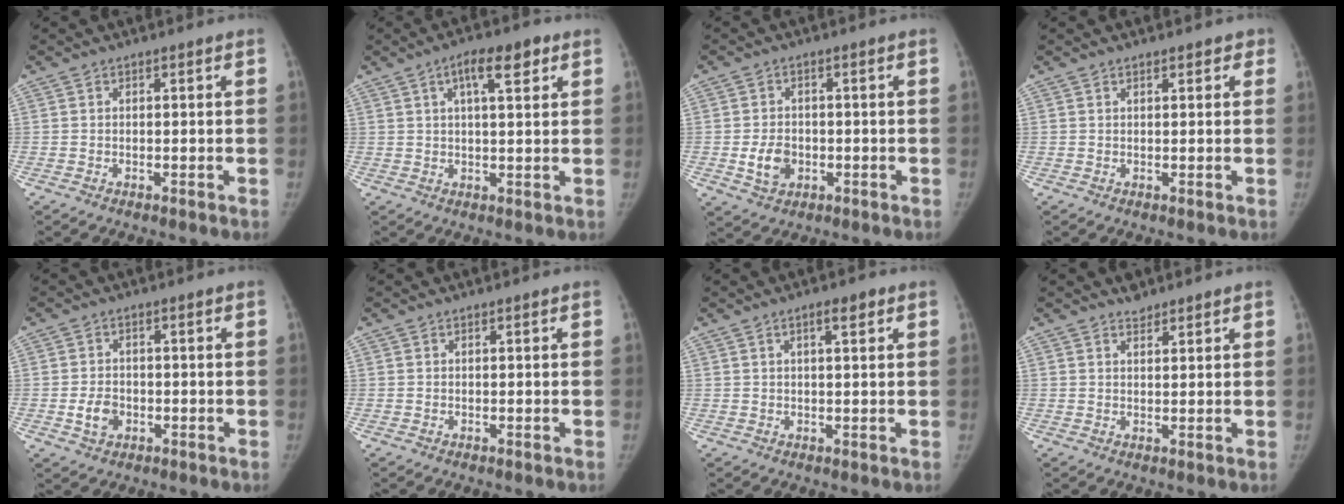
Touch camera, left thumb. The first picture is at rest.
{"total": 7.5, "force": [3.5, 2.6, 6.1], "torque": [-0.086, -0.002, 0.054]}
{"total": 5.1, "force": [-1.0, 4.0, 3.1], "torque": [-0.041, 0.004, -0.012]}
{"total": 2.1, "force": [1.2, 1.1, 1.4], "torque": [-0.001, 0.000, 0.012]}
{"total": 3.9, "force": [-1.0, 3.0, 2.2], "torque": [-0.031, 0.006, -0.016]}
{"total": 0.0}
{"total": 3.2, "force": [1.6, 0.9, 2.6], "torque": [-0.036, -0.003, 0.024]}
{"total": 2.3, "force": [2.0, 0.9, 0.6], "torque": [0.000, -0.013, 0.031]}